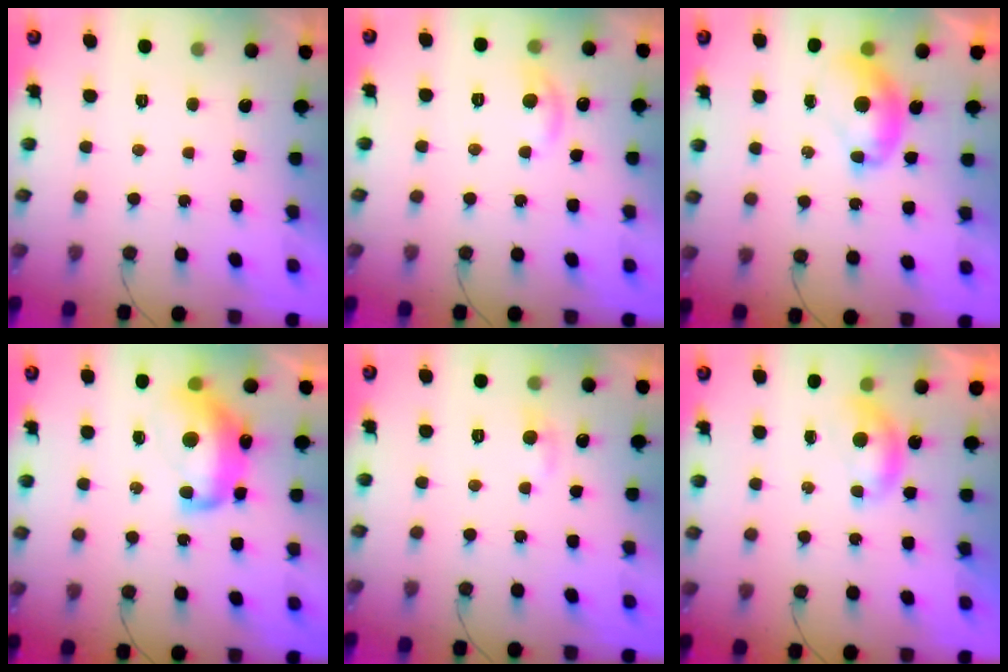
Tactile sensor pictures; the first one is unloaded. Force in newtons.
{"total": 6.1, "press": 6.1, "slide": 0.6}
{"total": 7.6, "press": 7.5, "slide": 1.0}
{"total": 14.0, "press": 14.0, "slide": 1.0}
{"total": 4.8, "press": 4.7, "slide": 0.6}
{"total": 4.4, "press": 4.4, "slide": 0.4}